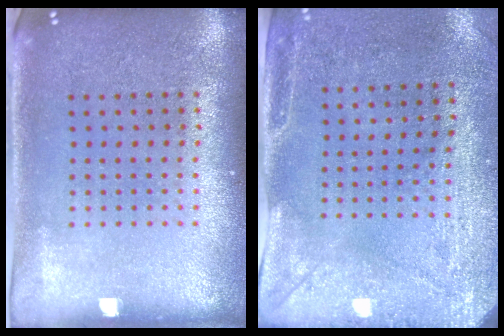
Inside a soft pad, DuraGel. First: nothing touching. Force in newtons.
{"total": 2.9, "press": 2.3, "slide": 1.8}